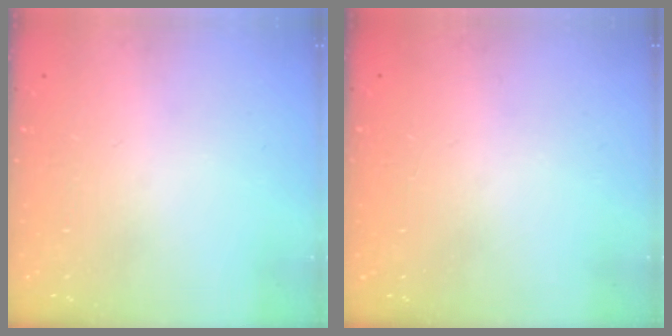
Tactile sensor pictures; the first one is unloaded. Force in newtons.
{"total": 0.0}